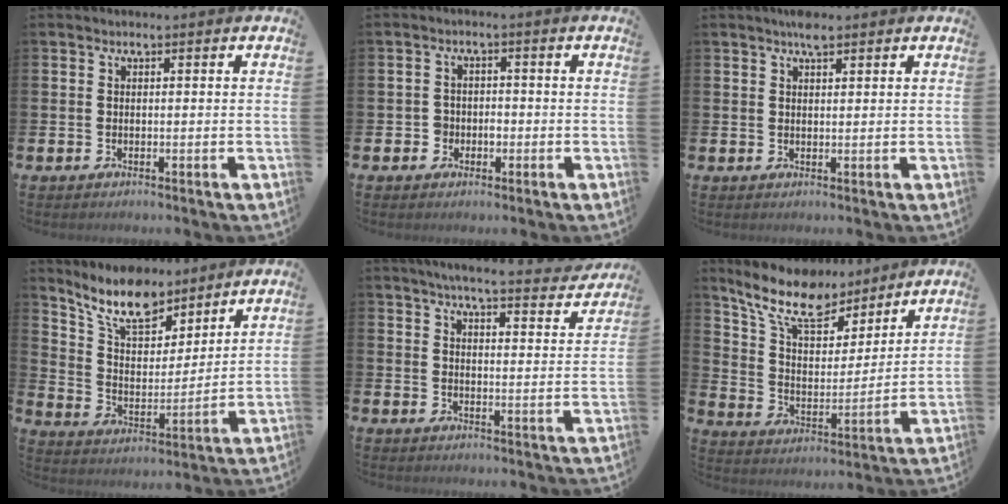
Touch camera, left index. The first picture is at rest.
{"total": 2.1, "force": [-0.8, 1.9, 0.4], "torque": [-0.008, 0.001, -0.020]}
{"total": 2.6, "force": [2.3, 0.8, 1.1], "torque": [-0.013, -0.003, 0.038]}
{"total": 10.6, "force": [9.0, 4.0, 3.9], "torque": [-0.103, -0.054, 0.162]}
{"total": 5.3, "force": [5.0, 0.2, 1.7], "torque": [-0.036, -0.034, 0.083]}
{"total": 11.6, "force": [10.0, 4.3, 4.2], "torque": [-0.116, -0.063, 0.176]}